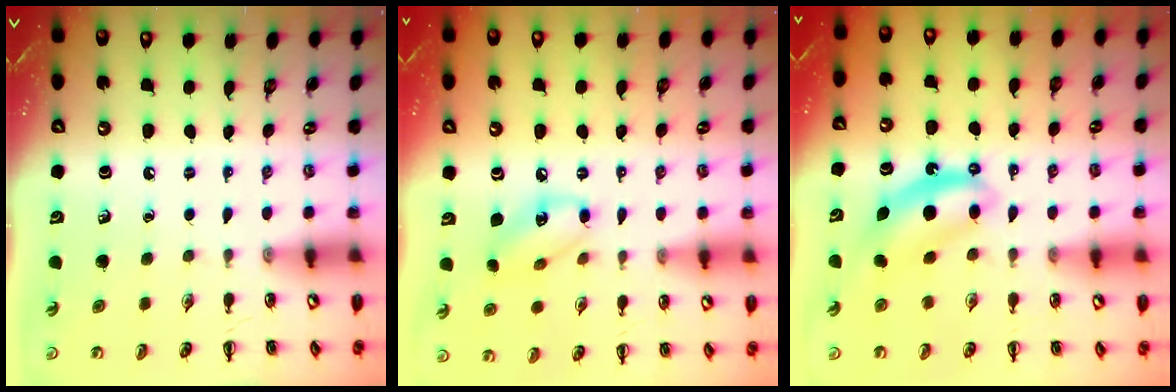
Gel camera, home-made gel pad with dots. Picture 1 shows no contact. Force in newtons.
{"total": 10.0, "press": 9.9, "slide": 1.0}
{"total": 7.6, "press": 7.5, "slide": 1.2}